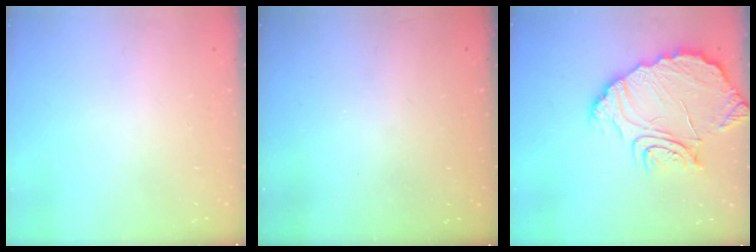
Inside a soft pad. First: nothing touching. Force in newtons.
{"total": 3.2, "press": 3.2, "slide": 0.1}
{"total": 16.6, "press": 16.5, "slide": 1.4}